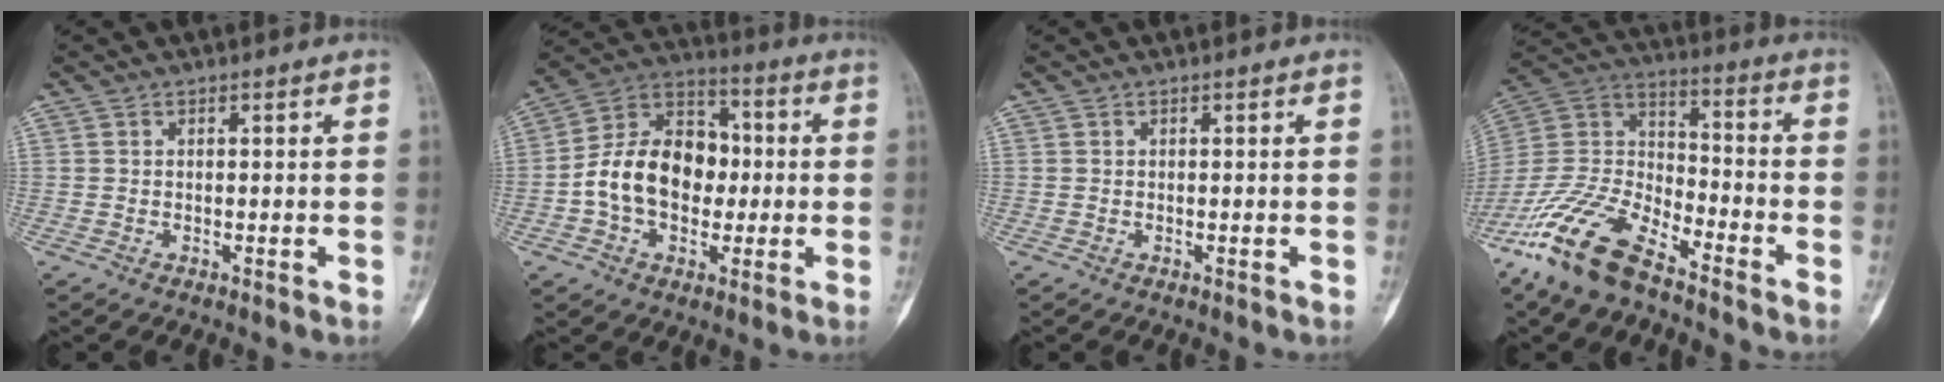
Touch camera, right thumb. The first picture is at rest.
{"total": 16.2, "force": [-1.4, 11.7, 11.1], "torque": [-0.157, 0.040, -0.029]}
{"total": 0.0}
{"total": 18.2, "force": [-12.9, 7.1, 10.7], "torque": [-0.211, 0.058, -0.250]}